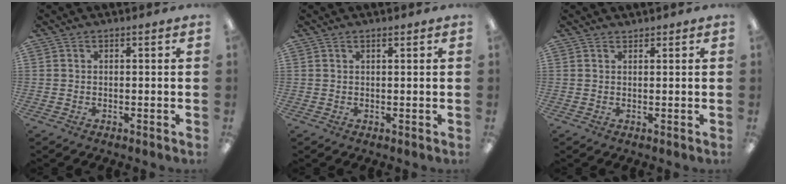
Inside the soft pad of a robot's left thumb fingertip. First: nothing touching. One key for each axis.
{"total": 1.0, "fx": 0.7, "fy": 0.2, "fz": 0.6, "tx": -0.013, "ty": 0.001, "tz": 0.012}
{"total": 1.0, "fx": 1.0, "fy": 0.2, "fz": -0.1, "tx": 0.001, "ty": -0.001, "tz": 0.019}